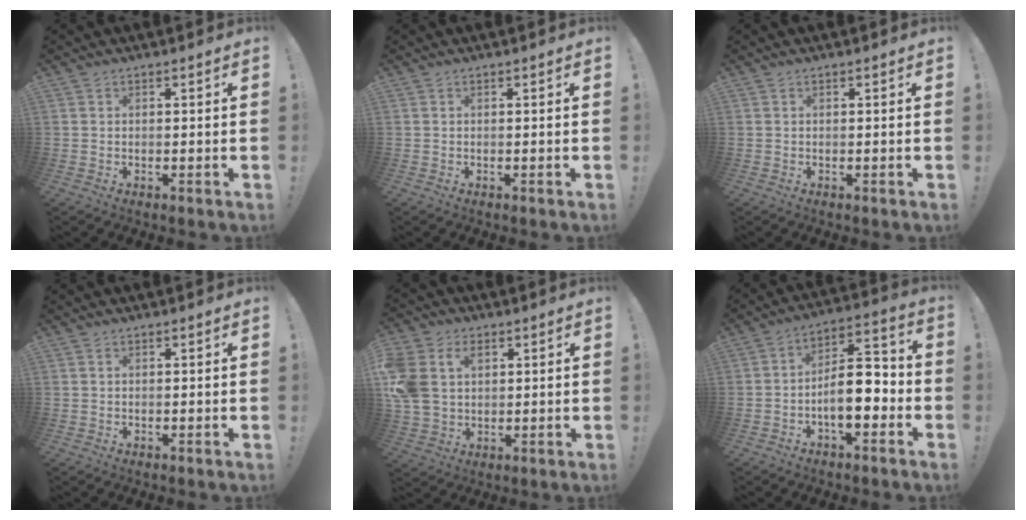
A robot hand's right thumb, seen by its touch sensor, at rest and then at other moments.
{"total": 0.0}
{"total": 0.0}
{"total": 0.6, "force": [0.3, 0.5, 0.1], "torque": [0.002, -0.001, 0.005]}
{"total": 11.9, "force": [3.8, 9.1, 6.8], "torque": [-0.151, -0.011, 0.071]}
{"total": 12.9, "force": [-4.0, 6.1, 10.6], "torque": [-0.176, 0.023, -0.067]}